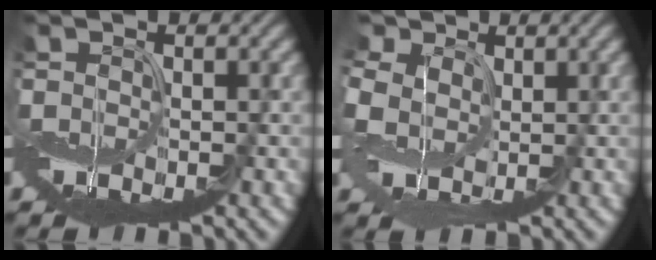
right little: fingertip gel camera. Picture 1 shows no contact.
{"total": 7.6, "force": [3.3, 5.6, 3.9], "torque": [-0.121, 0.025, 0.041]}